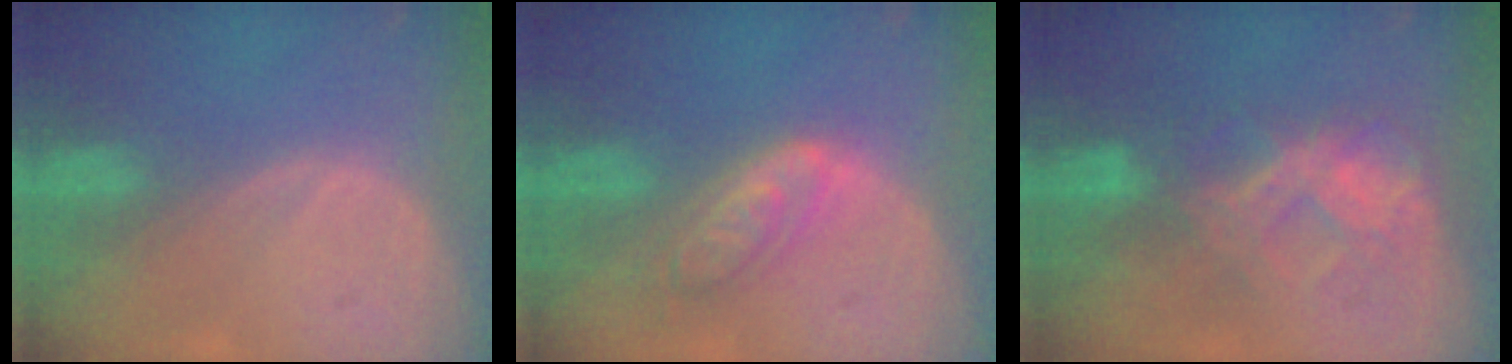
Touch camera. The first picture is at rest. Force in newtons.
{"total": 6.2, "press": 5.6, "slide": 2.8}
{"total": 7.1, "press": 6.9, "slide": 1.7}